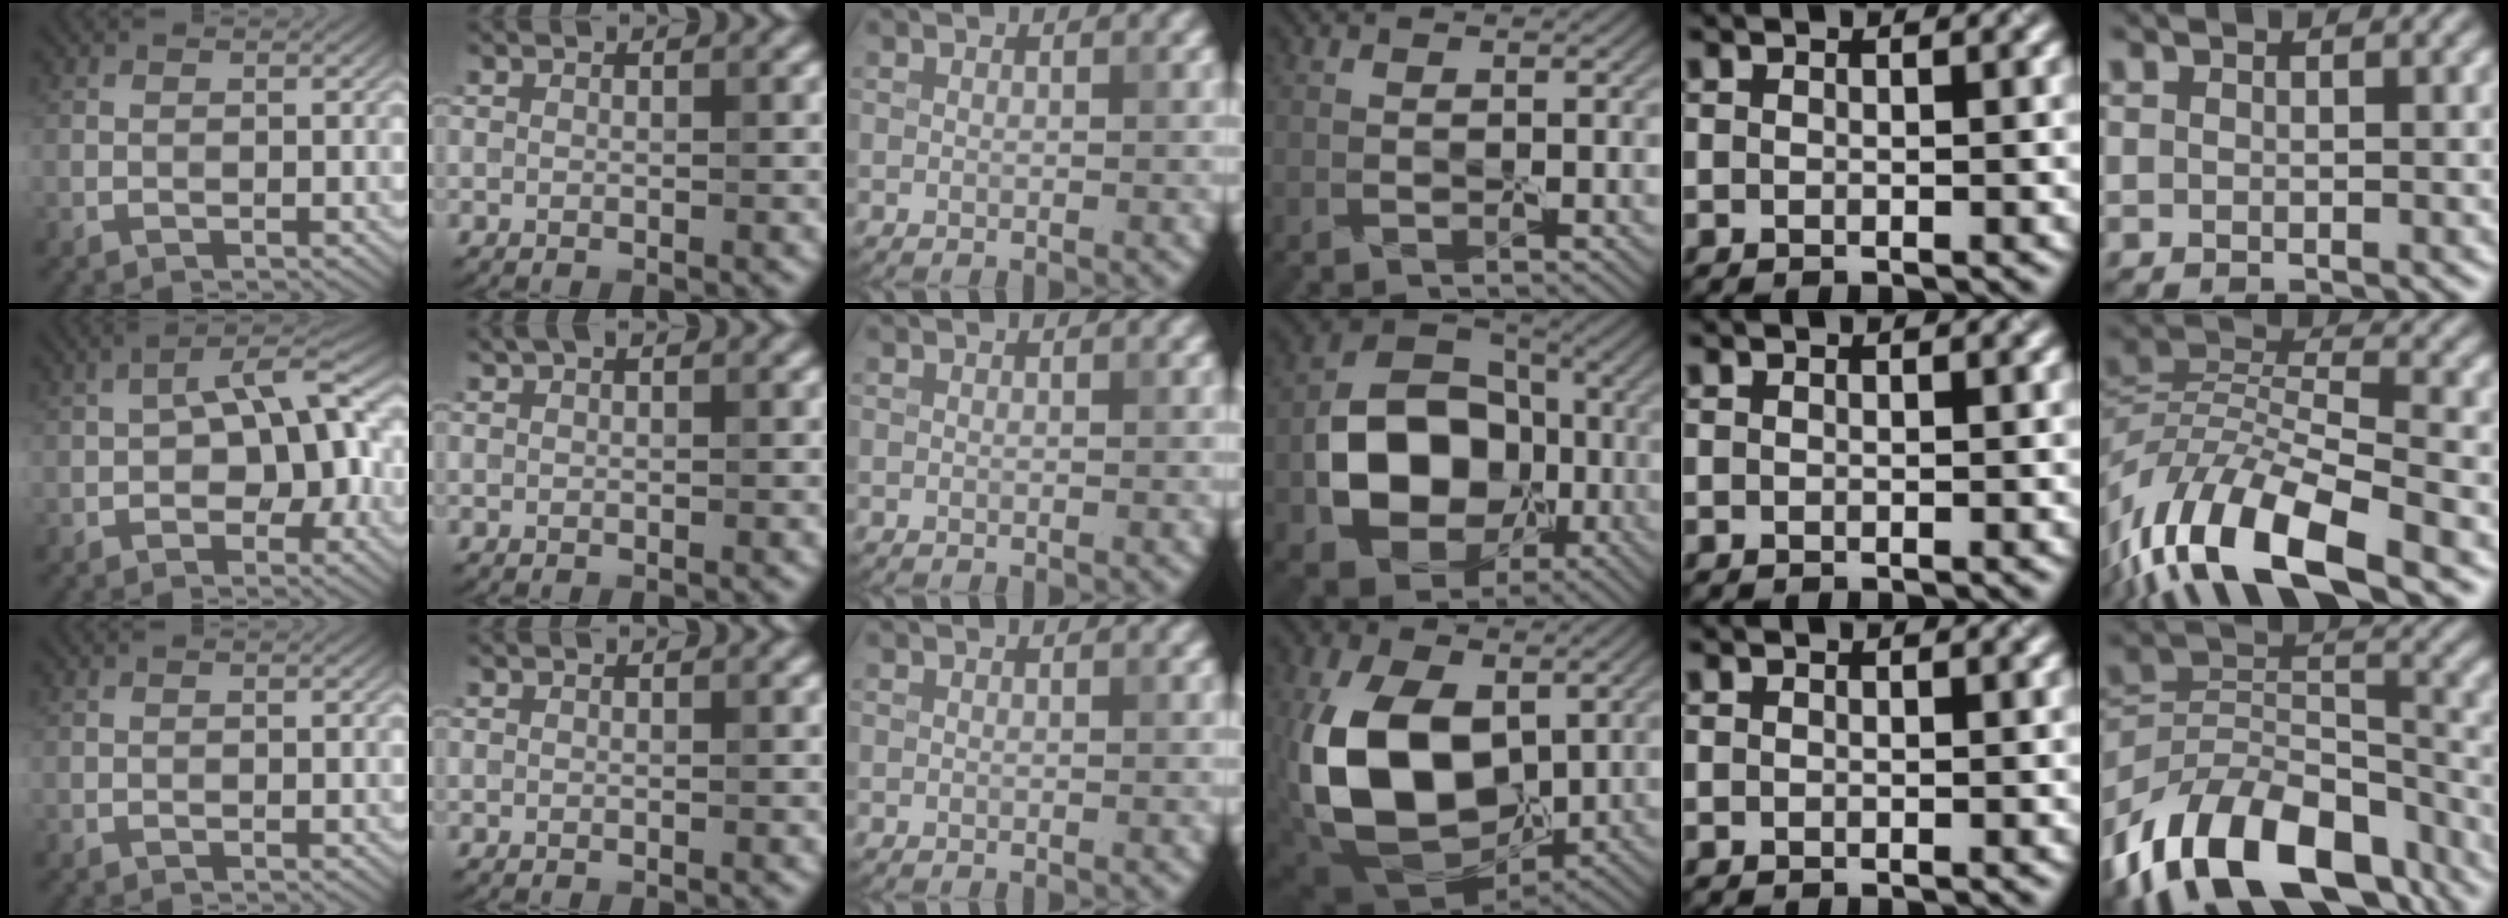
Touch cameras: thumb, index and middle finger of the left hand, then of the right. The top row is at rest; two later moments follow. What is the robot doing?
{"motion": "peel", "object": "plastic screen protector"}